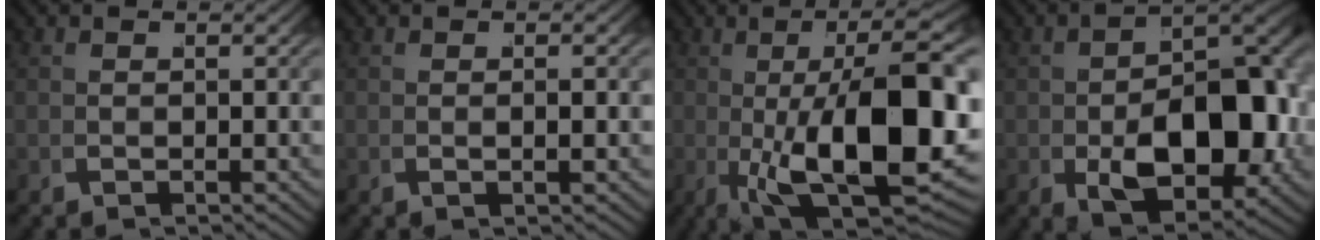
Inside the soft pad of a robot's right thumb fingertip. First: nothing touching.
{"total": 0.9, "force": [0.1, 0.2, 0.9], "torque": [-0.020, 0.003, 0.003]}
{"total": 17.5, "force": [-2.4, 7.7, 15.5], "torque": [-0.282, -0.043, 0.000]}
{"total": 12.8, "force": [-1.6, 7.2, 10.5], "torque": [-0.183, -0.029, -0.004]}